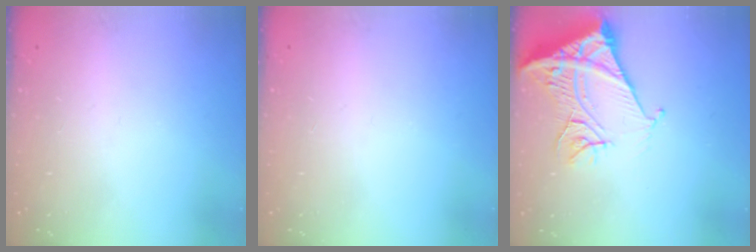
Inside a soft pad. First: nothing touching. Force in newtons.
{"total": 0.0}
{"total": 14.2, "press": 14.1, "slide": 1.5}